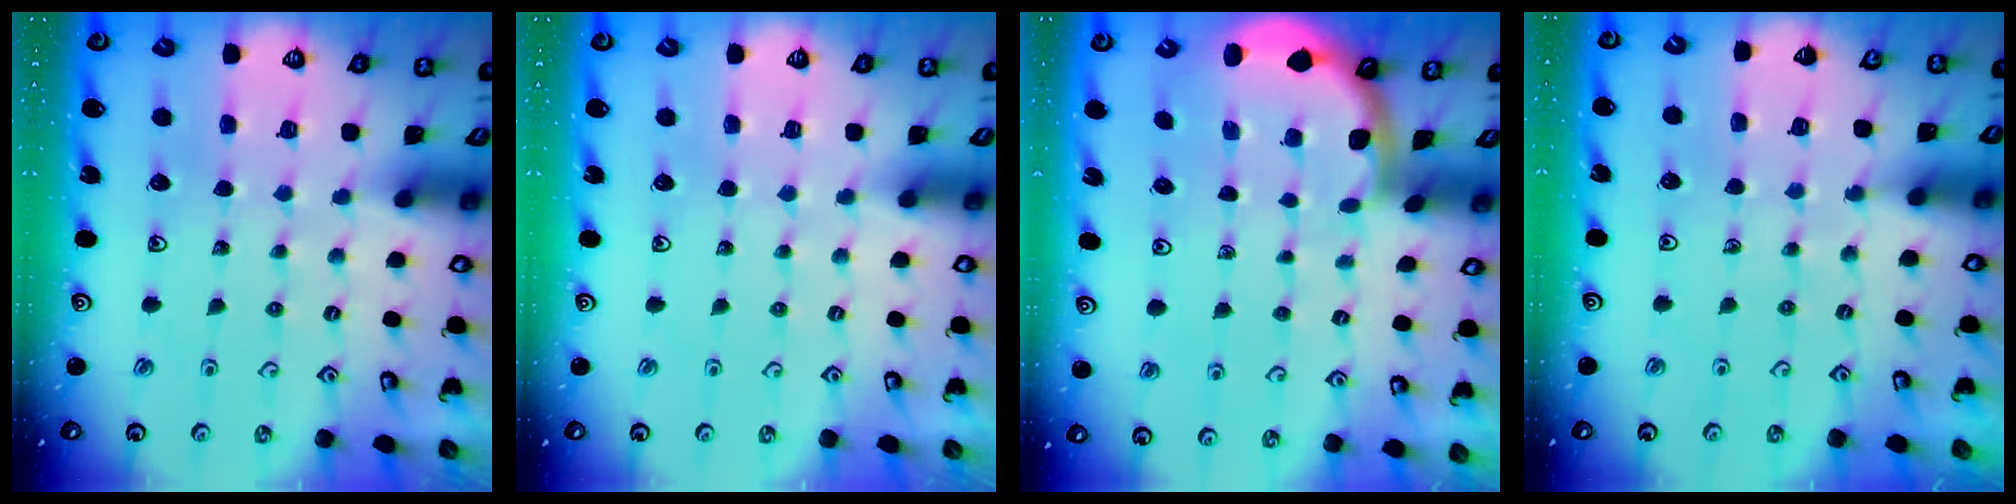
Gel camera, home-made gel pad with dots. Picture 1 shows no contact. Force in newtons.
{"total": 0.0}
{"total": 1.7, "press": 1.7, "slide": 0.1}
{"total": 5.1, "press": 4.9, "slide": 1.5}